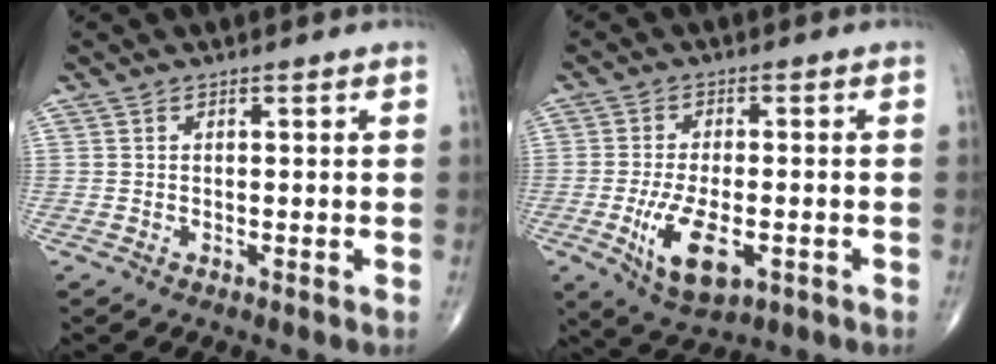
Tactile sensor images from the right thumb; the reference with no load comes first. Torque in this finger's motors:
{"motor_torque": [-0.19, 0.67, 0.50, 0.41, 0.29]}